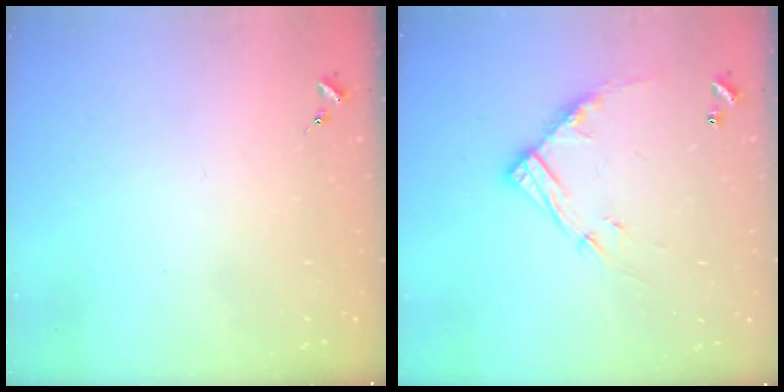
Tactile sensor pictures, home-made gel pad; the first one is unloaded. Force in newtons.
{"total": 13.1, "press": 13.1, "slide": 1.2}